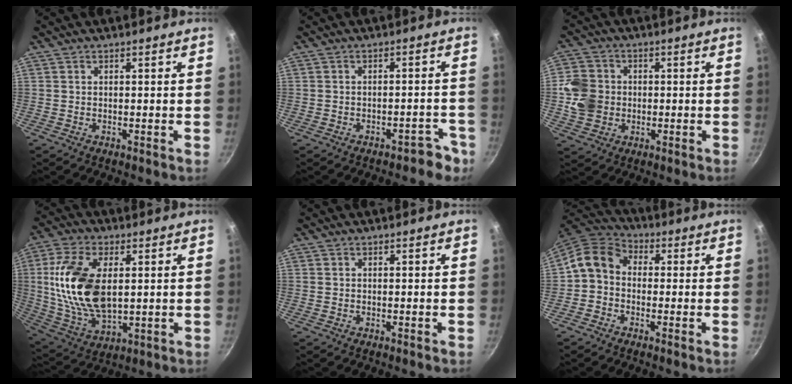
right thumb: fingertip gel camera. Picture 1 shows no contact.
{"total": 4.6, "force": [-3.2, 2.5, 2.3], "torque": [0.001, 0.046, -0.018]}
{"total": 8.7, "force": [-0.4, 7.7, 4.0], "torque": [-0.052, 0.007, -0.014]}
{"total": 18.4, "force": [2.6, 10.1, 15.1], "torque": [-0.288, -0.005, 0.056]}
{"total": 0.0}
{"total": 8.2, "force": [-0.6, 6.8, 4.7], "torque": [-0.071, 0.033, -0.034]}